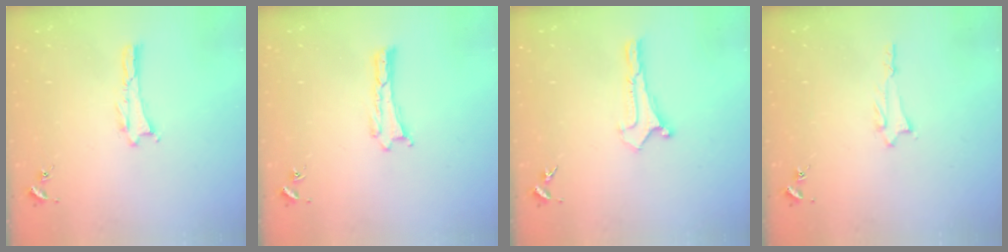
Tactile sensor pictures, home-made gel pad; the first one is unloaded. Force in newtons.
{"total": 0.0}
{"total": 0.0}
{"total": 1.4, "press": 1.4, "slide": 0.2}